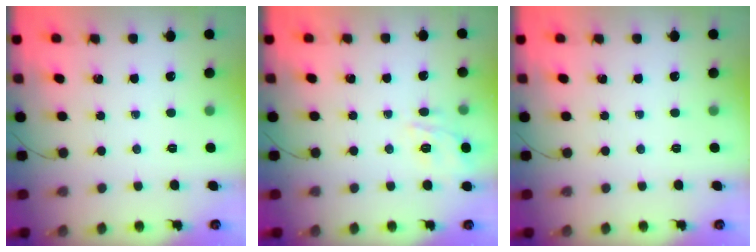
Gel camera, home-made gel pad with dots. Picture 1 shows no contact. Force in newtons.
{"total": 10.7, "press": 10.7, "slide": 0.9}
{"total": 0.0}